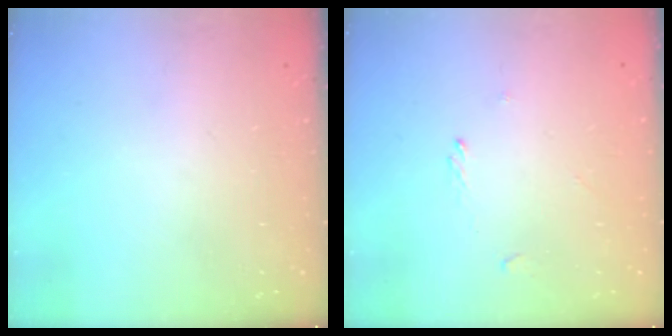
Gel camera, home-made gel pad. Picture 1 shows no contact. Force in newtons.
{"total": 0.6, "press": 0.3, "slide": 0.5}